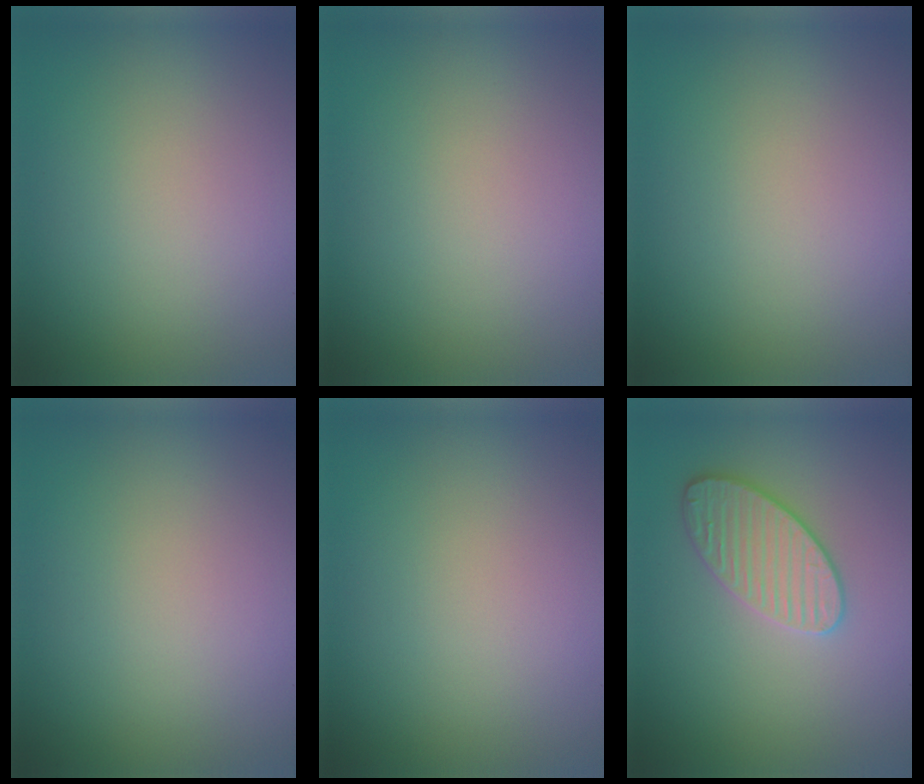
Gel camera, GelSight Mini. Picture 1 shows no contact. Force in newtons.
{"total": 0.0}
{"total": 0.0}
{"total": 0.0}
{"total": 0.0}
{"total": 3.6, "press": 3.5, "slide": 0.6}